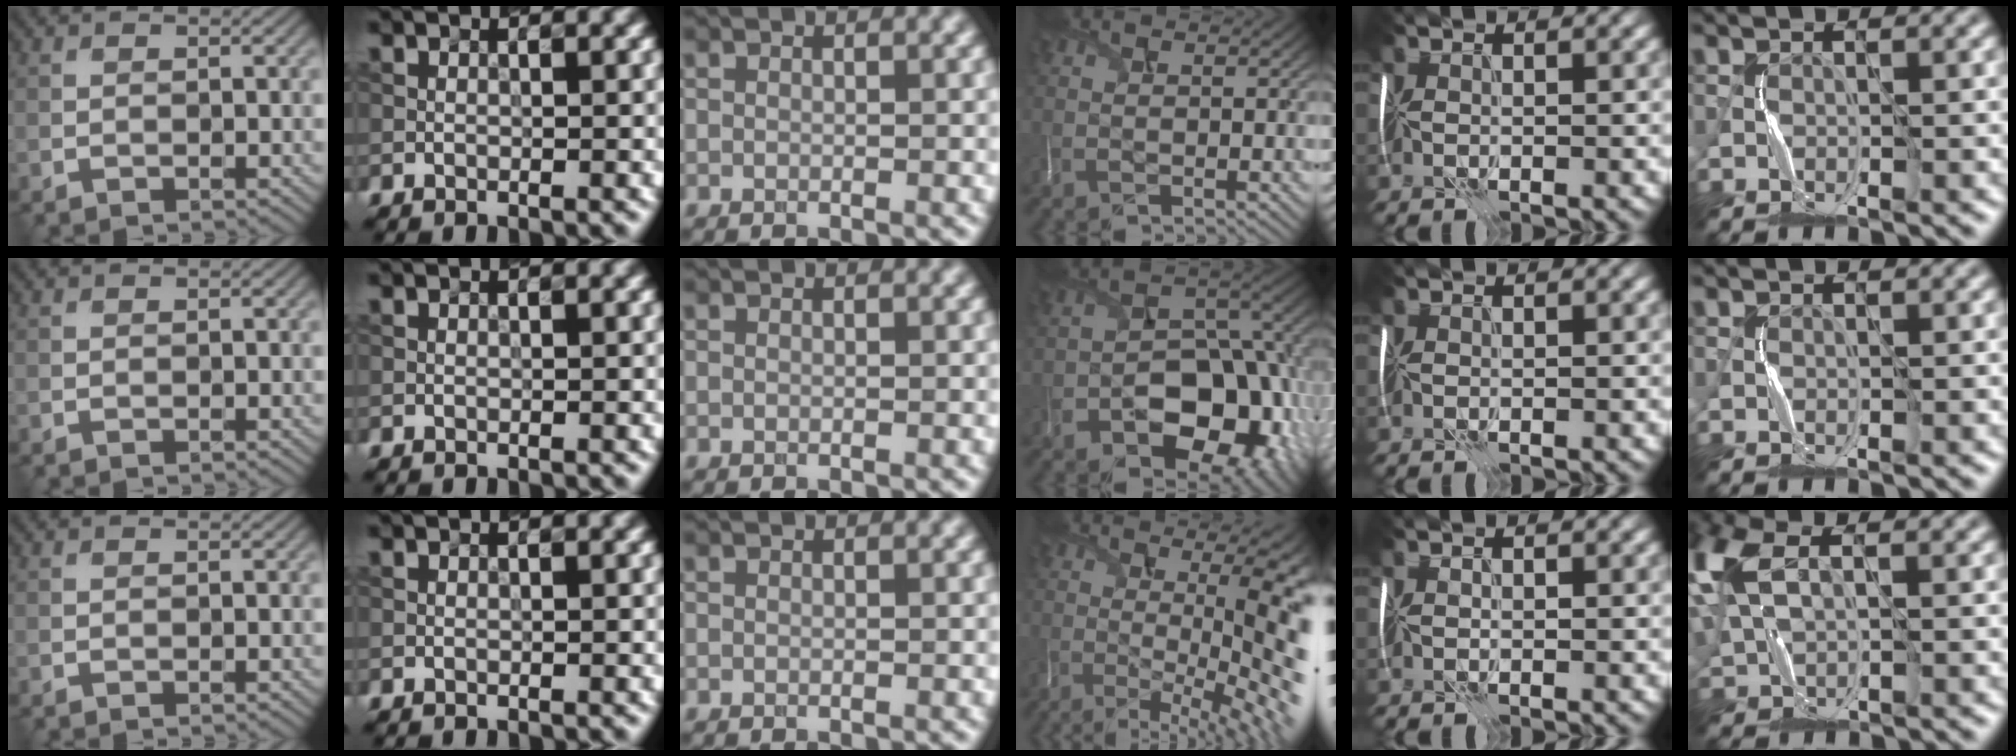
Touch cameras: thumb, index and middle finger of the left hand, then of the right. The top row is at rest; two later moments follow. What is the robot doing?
{"motion": "shake", "object": "plastic piggy bank"}